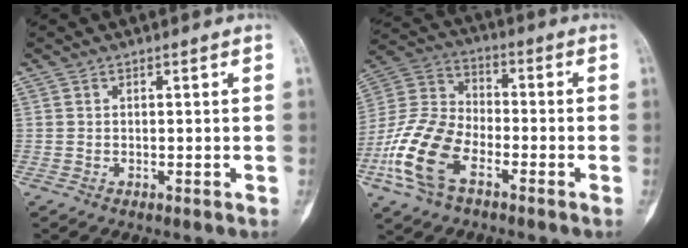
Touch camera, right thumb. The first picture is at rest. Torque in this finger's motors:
{"motor_torque": [0.38, 0.58, 1.59, -0.86, 0.46]}